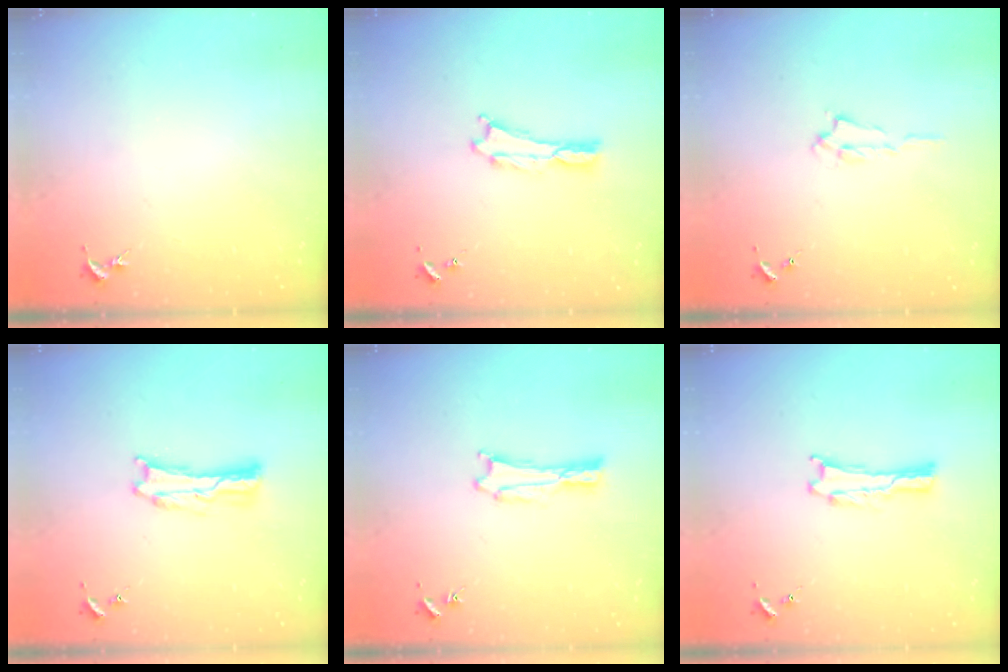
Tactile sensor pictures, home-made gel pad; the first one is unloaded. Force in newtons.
{"total": 0.0}
{"total": 0.7, "press": 0.6, "slide": 0.2}
{"total": 0.8, "press": 0.8, "slide": 0.2}
{"total": 0.0}
{"total": 0.0}